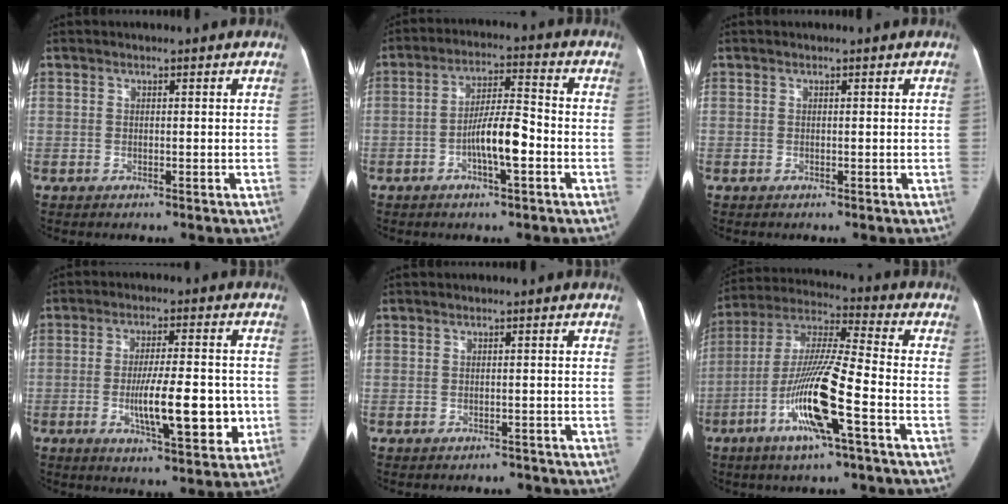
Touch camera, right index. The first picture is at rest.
{"total": 8.2, "force": [-2.7, 1.7, 7.6], "torque": [-0.143, 0.015, -0.046]}
{"total": 0.0}
{"total": 12.5, "force": [-2.5, 3.1, 11.8], "torque": [-0.186, 0.004, -0.034]}
{"total": 1.8, "force": [-1.4, 1.2, -0.2], "torque": [0.000, 0.011, -0.018]}
{"total": 15.3, "force": [-5.8, 0.7, 14.2], "torque": [-0.285, -0.004, -0.112]}